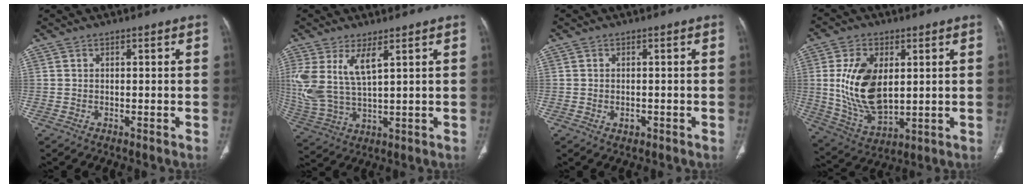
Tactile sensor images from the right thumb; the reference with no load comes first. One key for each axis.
{"total": 11.0, "fx": 4.5, "fy": 4.4, "fz": 9.1, "tx": -0.213, "ty": -0.020, "tz": 0.104}
{"total": 1.4, "fx": -0.5, "fy": 1.0, "fz": 0.9, "tx": -0.013, "ty": 0.002, "tz": -0.004}
{"total": 15.4, "fx": 2.2, "fy": 9.1, "fz": 12.2, "tx": -0.217, "ty": -0.016, "tz": 0.056}